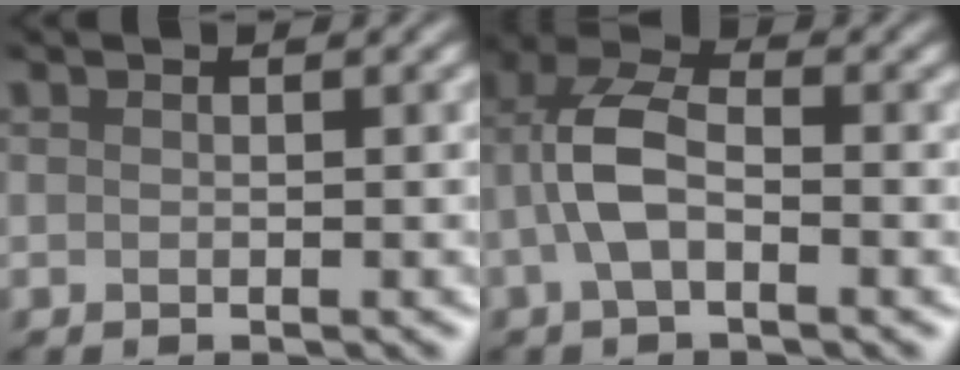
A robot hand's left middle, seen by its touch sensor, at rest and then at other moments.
{"total": 4.0, "force": [-1.2, 2.1, 3.2], "torque": [-0.082, 0.015, -0.025]}